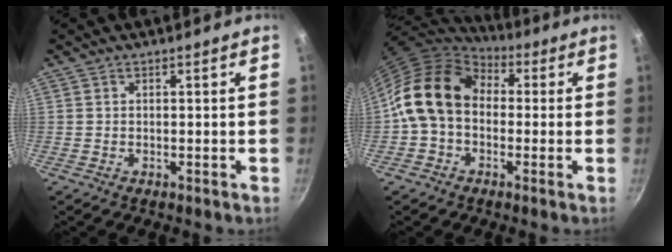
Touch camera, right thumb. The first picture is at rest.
{"total": 14.4, "force": [0.8, 10.8, 9.5], "torque": [-0.143, 0.033, -0.006]}